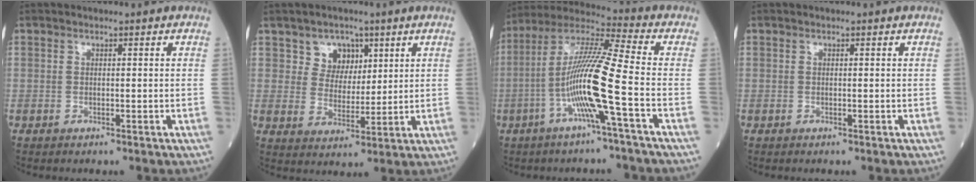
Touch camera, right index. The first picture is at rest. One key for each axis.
{"total": 5.4, "fx": 2.9, "fy": 4.3, "fz": 1.6, "tx": -0.023, "ty": 0.007, "tz": 0.054}
{"total": 13.3, "fx": -3.9, "fy": -1.1, "fz": 12.7, "tx": -0.251, "ty": 0.006, "tz": -0.084}
{"total": 0.0}